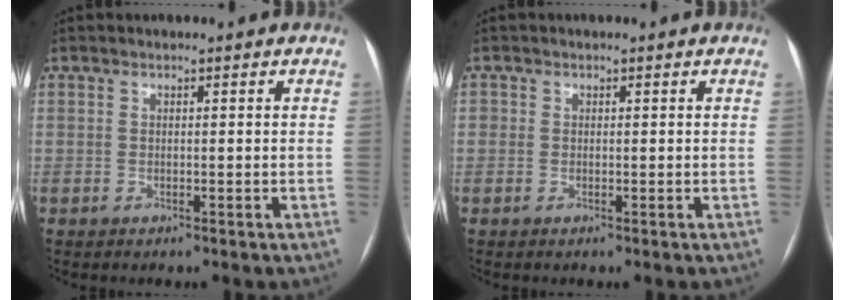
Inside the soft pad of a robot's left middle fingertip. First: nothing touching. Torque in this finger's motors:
{"motor_torque": [0.03, 0.00, 0.04, -0.01]}